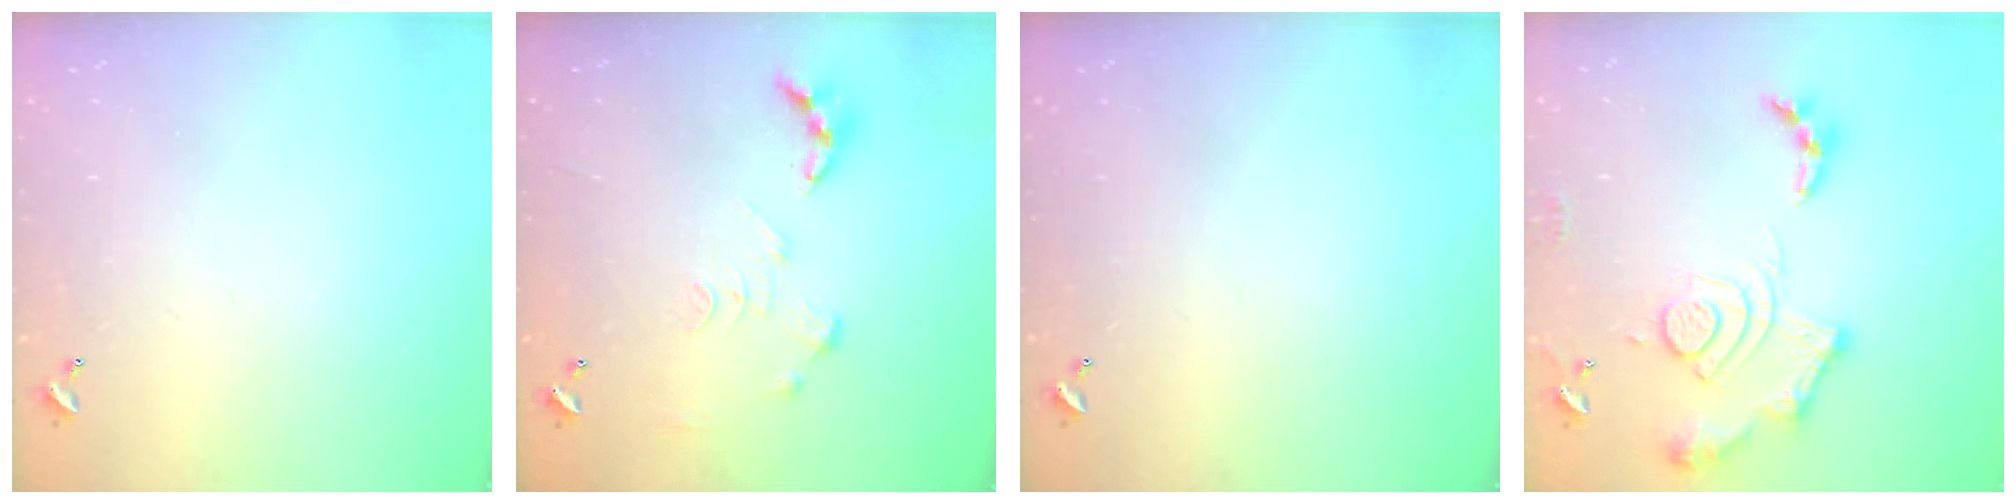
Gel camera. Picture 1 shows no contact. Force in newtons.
{"total": 0.0}
{"total": 0.0}
{"total": 16.5, "press": 16.4, "slide": 1.7}